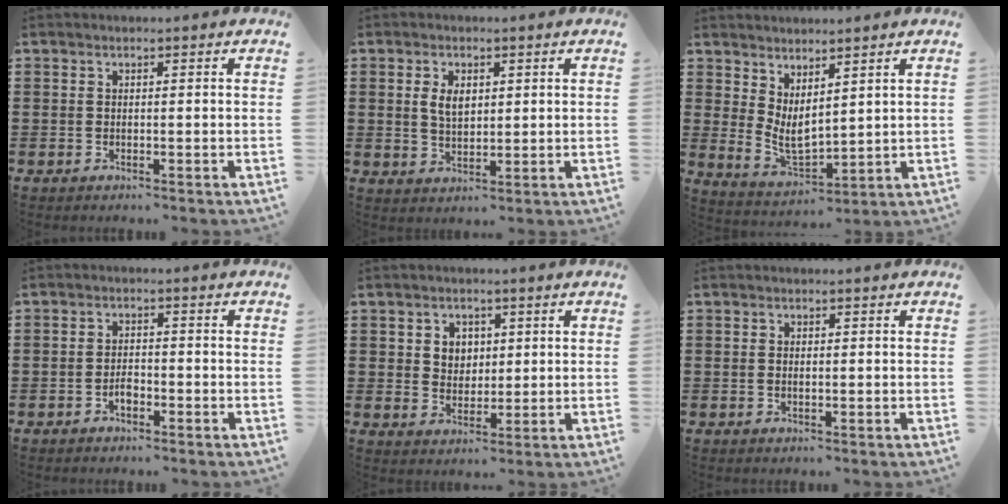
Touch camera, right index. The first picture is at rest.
{"total": 3.6, "force": [0.9, 2.1, 2.8], "torque": [-0.053, 0.006, 0.014]}
{"total": 3.6, "force": [2.1, 1.6, 2.3], "torque": [-0.053, -0.014, 0.040]}
{"total": 2.1, "force": [-1.1, 1.1, 1.3], "torque": [-0.028, 0.001, -0.022]}
{"total": 3.4, "force": [1.2, 3.1, 0.9], "torque": [-0.032, 0.011, 0.021]}
{"total": 0.8, "force": [0.0, 0.4, 0.7], "torque": [-0.015, 0.001, 0.000]}